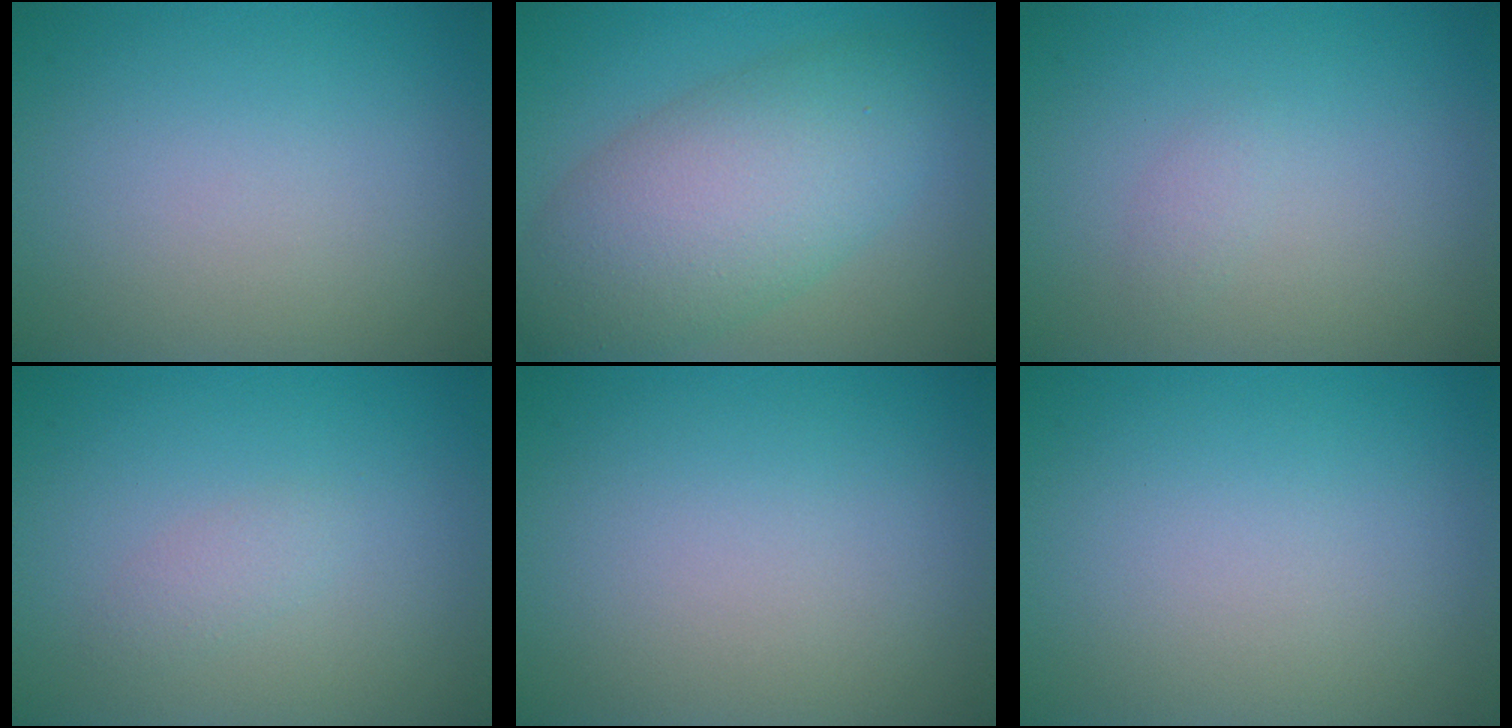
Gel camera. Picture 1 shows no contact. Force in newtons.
{"total": 8.3, "press": 8.2, "slide": 0.3}
{"total": 0.7, "press": 0.7, "slide": 0.0}
{"total": 1.1, "press": 1.1, "slide": 0.0}
{"total": 0.0}
{"total": 0.0}